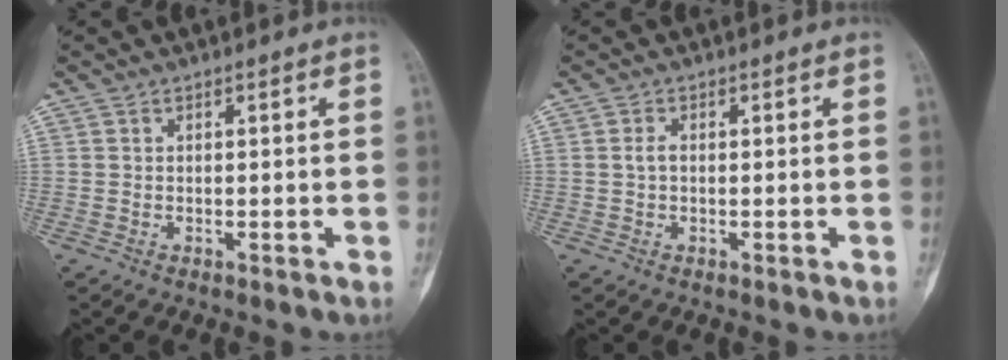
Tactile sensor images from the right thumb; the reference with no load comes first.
{"total": 0.8, "force": [-0.2, 0.2, 0.7], "torque": [-0.016, 0.000, -0.006]}